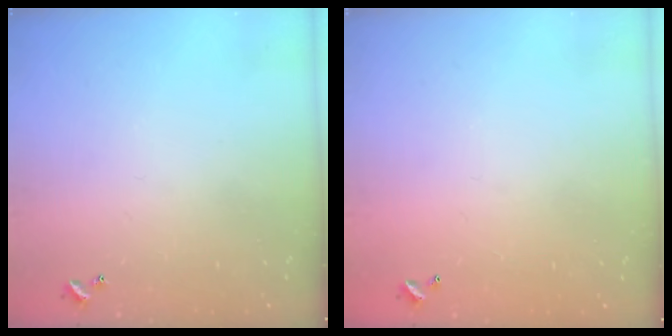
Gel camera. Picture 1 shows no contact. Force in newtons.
{"total": 2.8, "press": 2.8, "slide": 0.1}